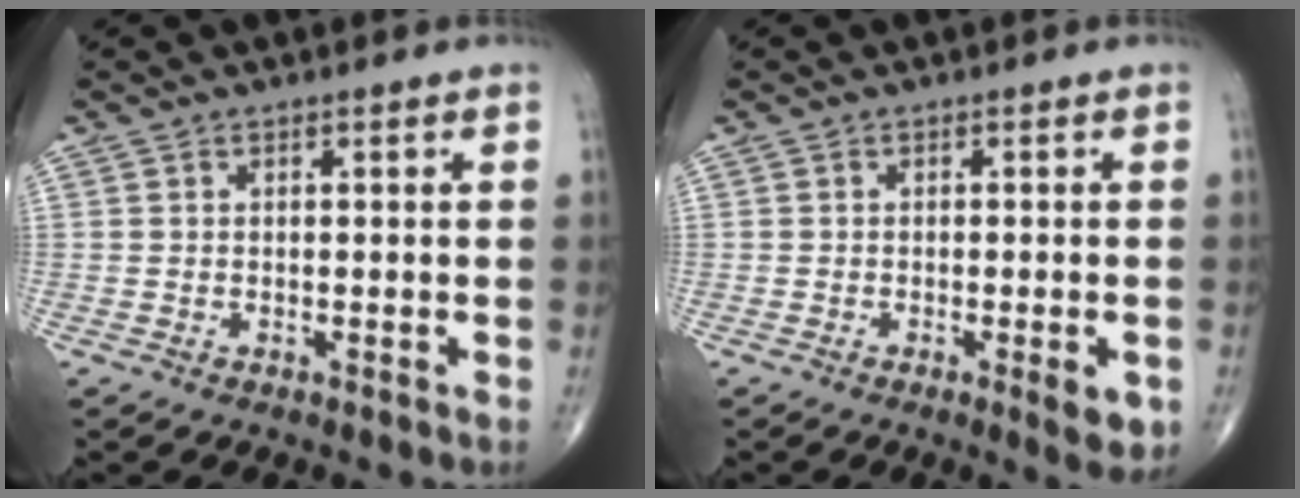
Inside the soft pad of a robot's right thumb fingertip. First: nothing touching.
{"total": 4.5, "force": [-1.6, 1.2, 4.1], "torque": [-0.046, -0.004, -0.019]}